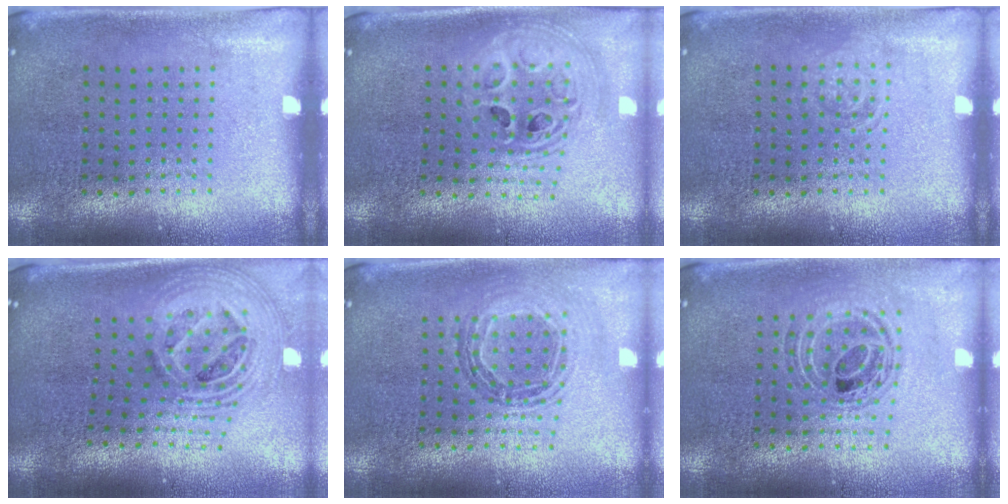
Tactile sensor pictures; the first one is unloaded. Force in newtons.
{"total": 2.3, "press": 1.8, "slide": 1.5}
{"total": 1.0, "press": 1.0, "slide": 0.2}
{"total": 2.8, "press": 1.9, "slide": 2.1}
{"total": 0.8, "press": 0.8, "slide": 0.1}
{"total": 0.8, "press": 0.8, "slide": 0.2}